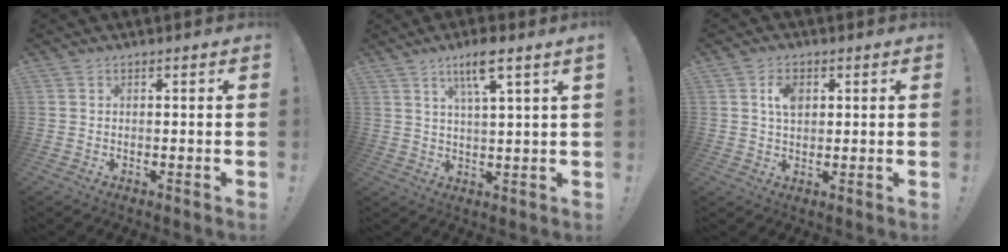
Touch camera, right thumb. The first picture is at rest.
{"total": 7.6, "force": [4.5, 0.5, 6.1], "torque": [-0.103, -0.012, 0.068]}
{"total": 5.1, "force": [1.5, 3.2, 3.6], "torque": [-0.052, -0.002, 0.024]}